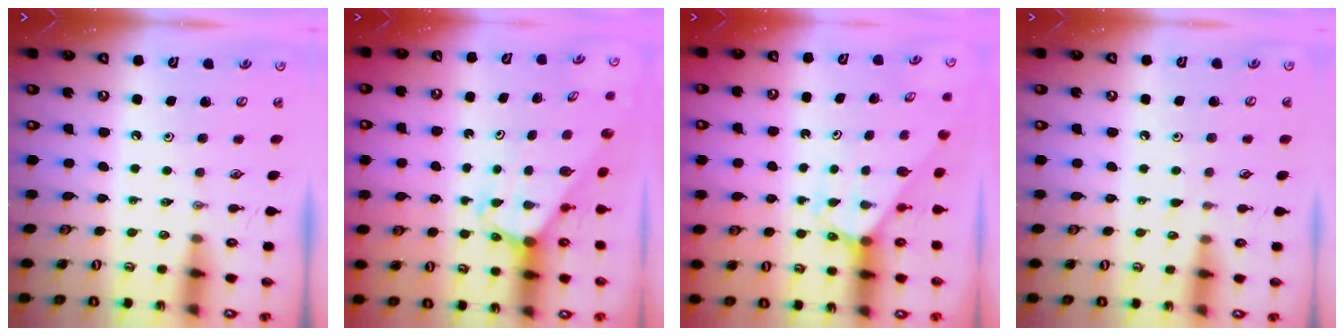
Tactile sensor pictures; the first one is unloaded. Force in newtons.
{"total": 2.2, "press": 2.2, "slide": 0.1}
{"total": 2.4, "press": 2.4, "slide": 0.2}
{"total": 3.8, "press": 3.8, "slide": 0.5}